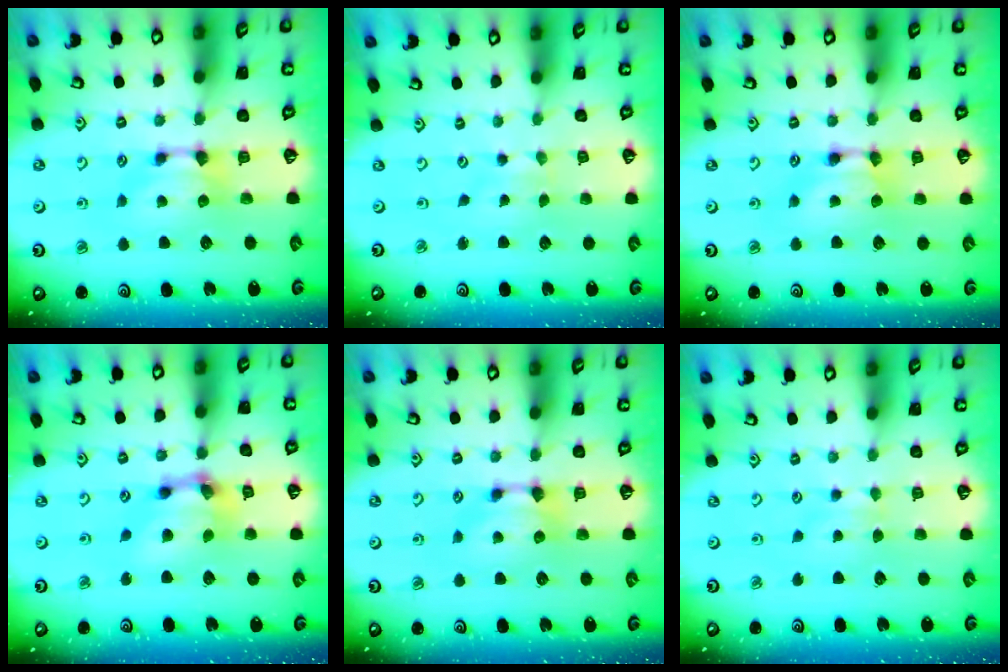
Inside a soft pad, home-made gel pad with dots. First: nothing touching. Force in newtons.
{"total": 3.3, "press": 3.3, "slide": 0.2}
{"total": 1.7, "press": 1.7, "slide": 0.1}
{"total": 6.8, "press": 6.5, "slide": 2.0}
{"total": 0.0}
{"total": 2.4, "press": 2.3, "slide": 0.5}